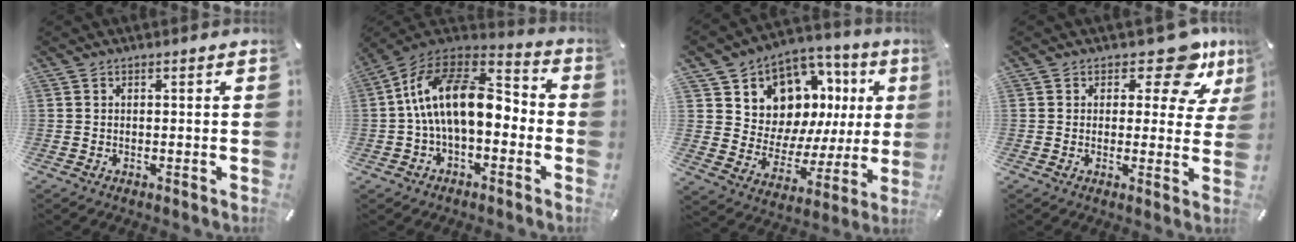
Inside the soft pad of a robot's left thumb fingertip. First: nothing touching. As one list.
[{"total": 18.5, "force": [0.6, 10.9, 15.0], "torque": [-0.294, 0.018, 0.005]}, {"total": 11.5, "force": [7.2, 8.5, 3.0], "torque": [-0.052, -0.085, 0.136]}, {"total": 11.6, "force": [6.9, 5.4, 7.6], "torque": [-0.089, -0.040, 0.114]}]